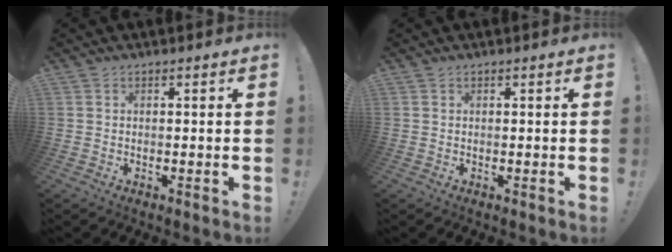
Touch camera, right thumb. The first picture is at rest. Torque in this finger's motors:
{"motor_torque": [-0.11, -0.37, -0.10, 0.05, 0.00]}